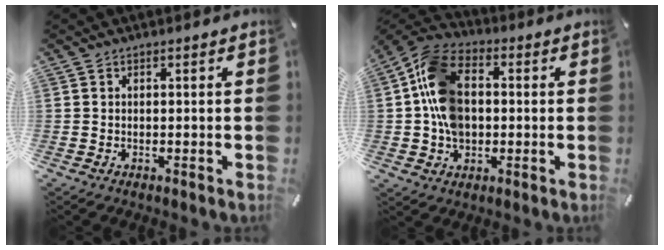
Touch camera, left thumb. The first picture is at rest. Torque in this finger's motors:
{"motor_torque": [1.67, 2.78, 0.81, 0.33, 0.25]}